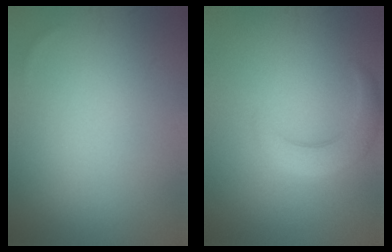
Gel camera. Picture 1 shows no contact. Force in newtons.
{"total": 3.2, "press": 3.2, "slide": 0.2}